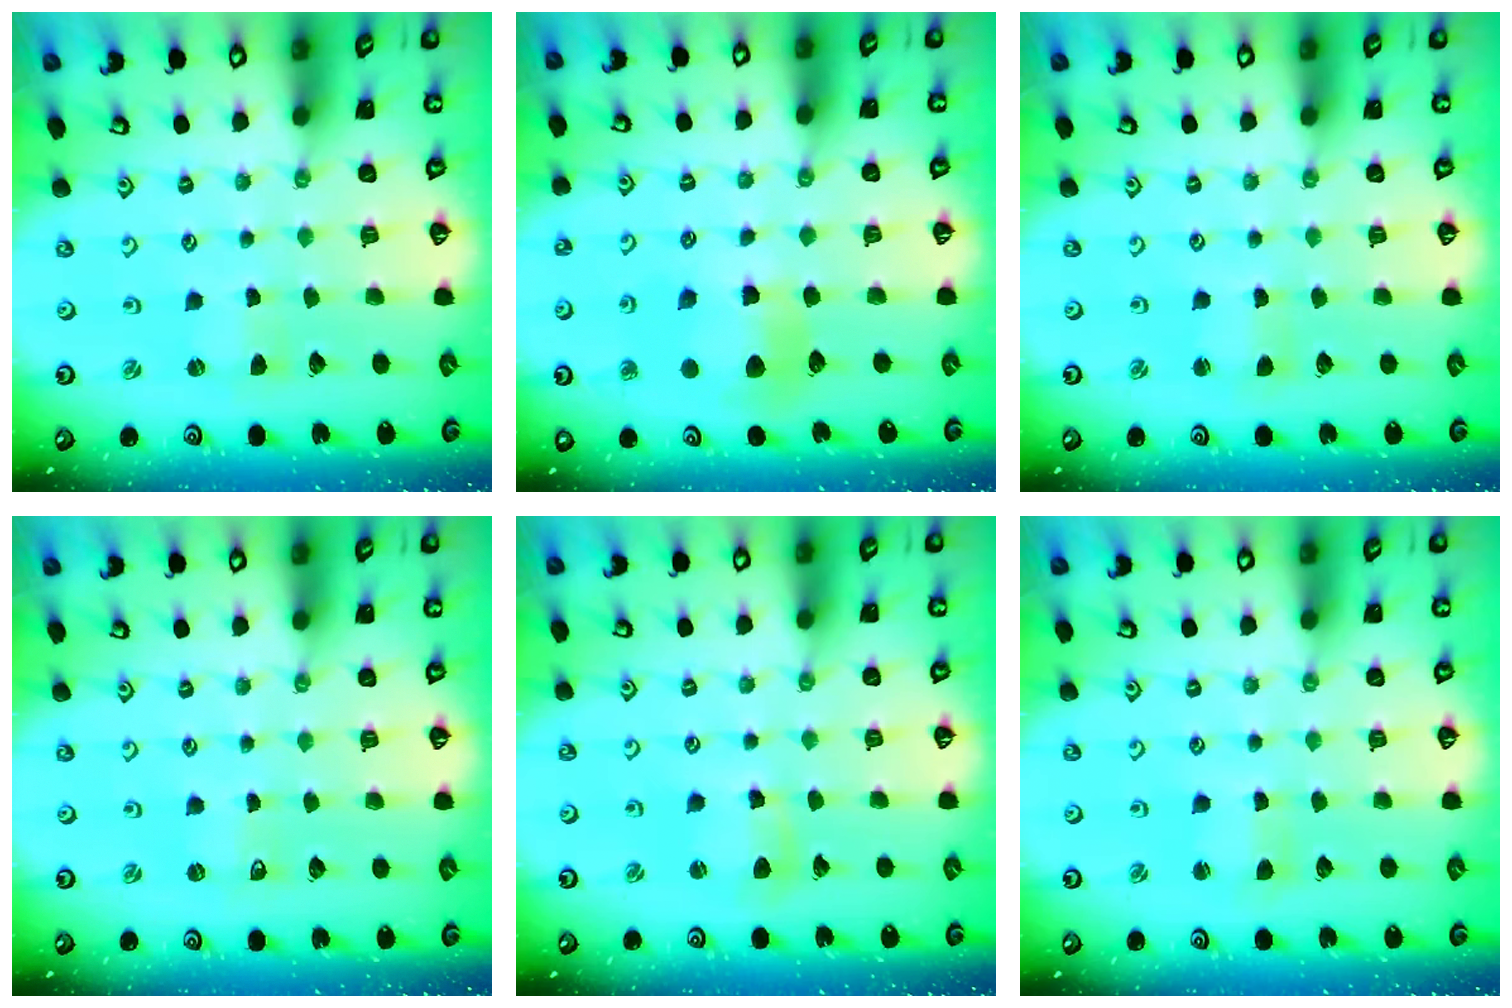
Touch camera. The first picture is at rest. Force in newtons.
{"total": 8.9, "press": 8.8, "slide": 1.5}
{"total": 1.3, "press": 1.2, "slide": 0.2}
{"total": 0.0}
{"total": 5.4, "press": 5.4, "slide": 0.7}
{"total": 2.6, "press": 2.5, "slide": 0.3}